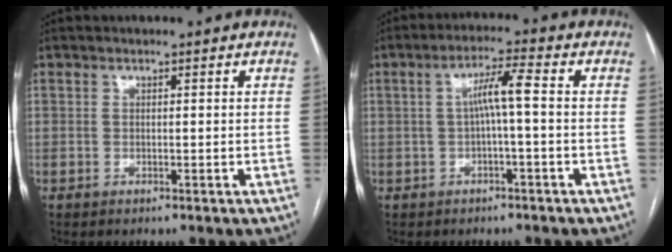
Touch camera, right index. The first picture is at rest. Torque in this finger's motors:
{"motor_torque": [0.85, -0.03, 0.39, 0.09]}